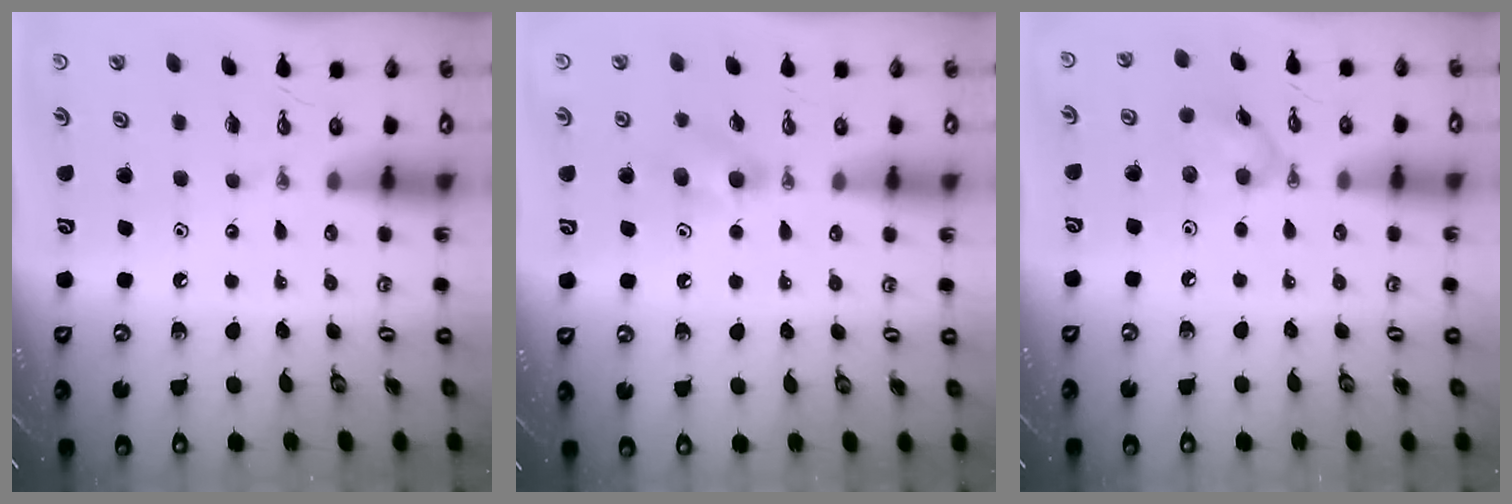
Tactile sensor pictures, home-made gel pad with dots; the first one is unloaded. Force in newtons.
{"total": 7.2, "press": 7.2, "slide": 1.1}
{"total": 7.8, "press": 7.8, "slide": 0.8}